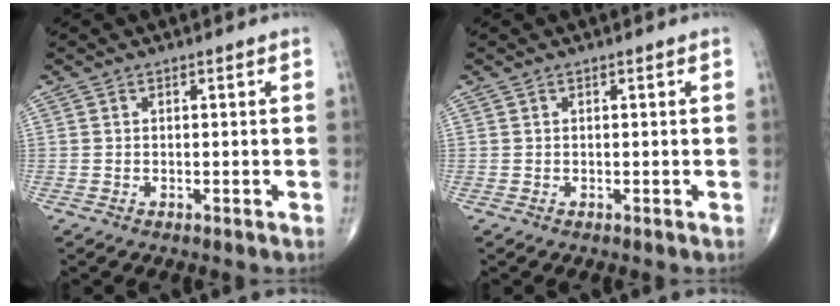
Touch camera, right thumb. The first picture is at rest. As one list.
[{"total": 0.0}]